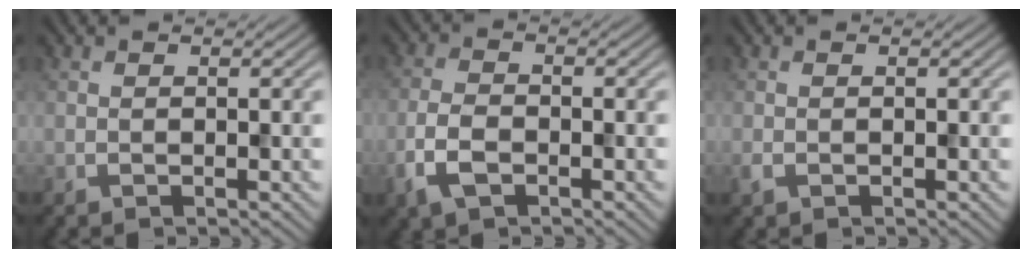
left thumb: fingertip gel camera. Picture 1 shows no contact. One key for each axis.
{"total": 4.4, "fx": -2.2, "fy": 2.3, "fz": 3.1, "tx": -0.074, "ty": -0.005, "tz": -0.051}
{"total": 0.9, "fx": -0.4, "fy": 0.6, "fz": 0.5, "tx": -0.016, "ty": -0.003, "tz": -0.007}